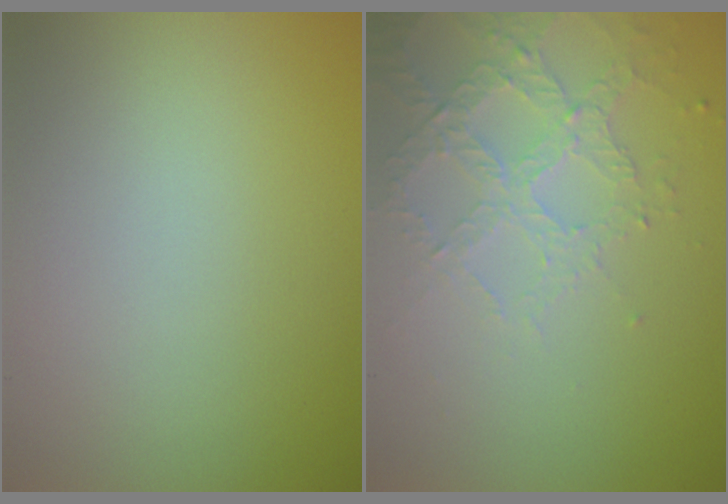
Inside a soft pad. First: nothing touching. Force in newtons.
{"total": 3.2, "press": 2.9, "slide": 1.4}